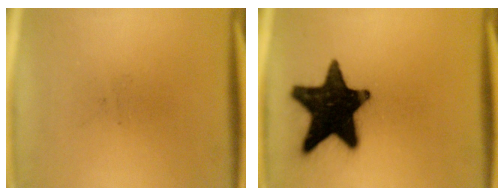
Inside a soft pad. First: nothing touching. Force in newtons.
{"total": 19.5}